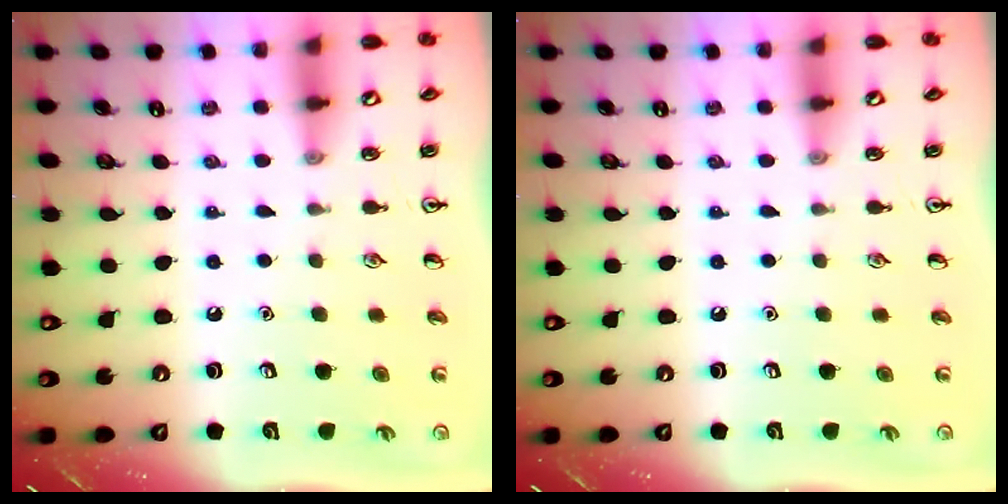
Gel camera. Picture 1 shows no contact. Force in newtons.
{"total": 0.0}